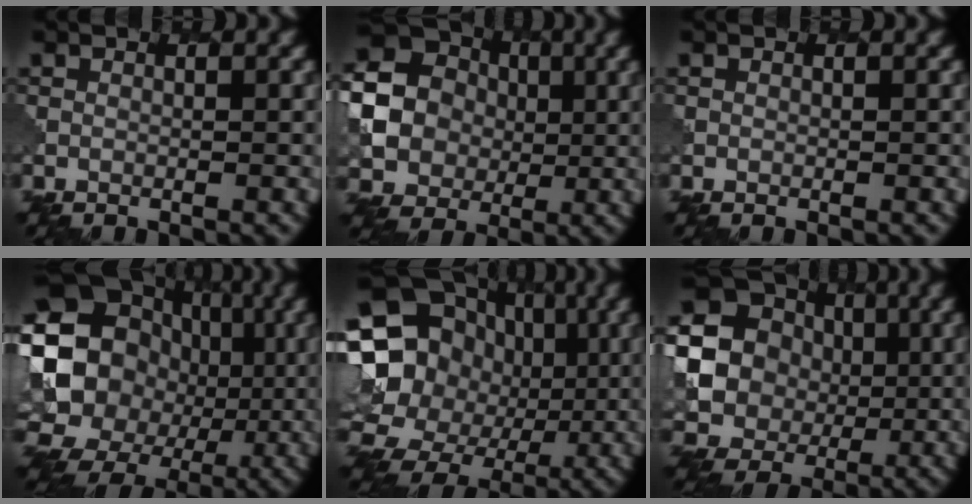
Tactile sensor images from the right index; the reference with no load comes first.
{"total": 18.7, "force": [1.7, 17.8, 5.3], "torque": [-0.169, -0.011, 0.004]}
{"total": 0.6, "force": [0.1, 0.6, 0.1], "torque": [0.002, -0.001, 0.002]}
{"total": 18.4, "force": [-0.7, 16.6, 7.8], "torque": [-0.146, 0.011, -0.026]}
{"total": 20.7, "force": [-1.1, 18.6, 9.0], "torque": [-0.172, 0.027, -0.041]}
{"total": 22.0, "force": [2.1, 21.1, 6.2], "torque": [-0.156, 0.004, -0.005]}